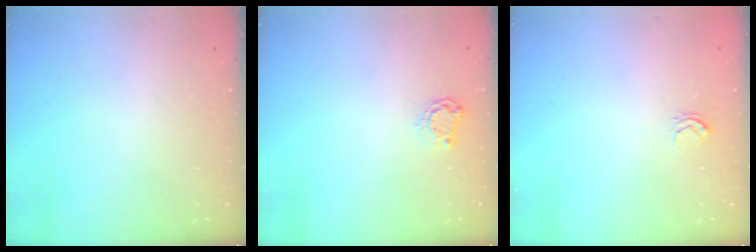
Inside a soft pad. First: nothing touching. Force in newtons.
{"total": 5.3, "press": 5.2, "slide": 0.7}
{"total": 2.6, "press": 2.6, "slide": 0.3}